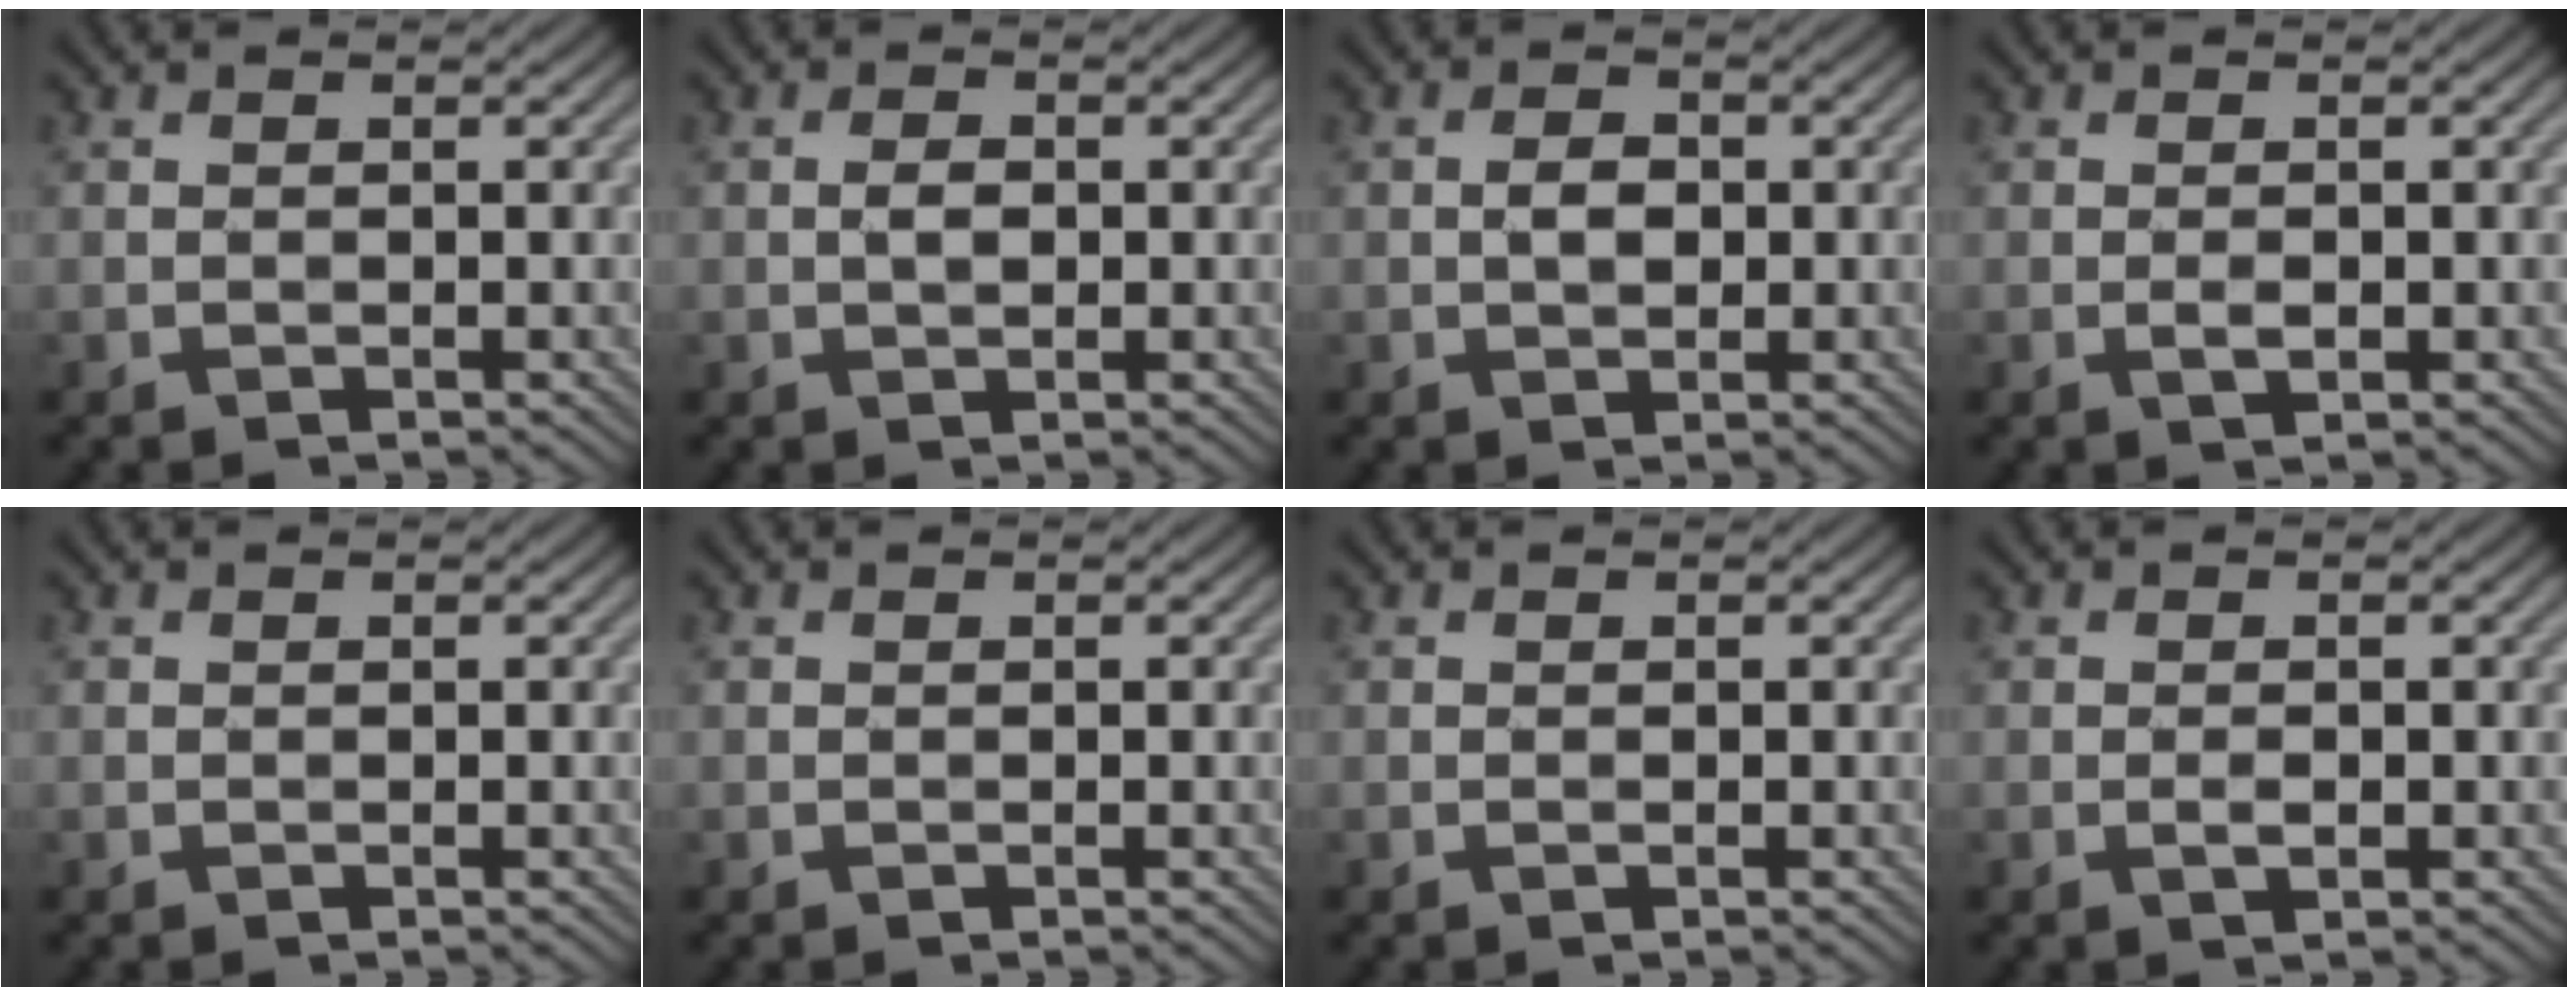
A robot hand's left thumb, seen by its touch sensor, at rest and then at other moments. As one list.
[{"total": 1.8, "force": [-0.1, 1.1, 1.5], "torque": [-0.029, 0.002, -0.002]}, {"total": 2.5, "force": [-0.1, 1.7, 1.8], "torque": [-0.036, 0.001, -0.003]}, {"total": 1.3, "force": [-0.4, 0.5, 1.1], "torque": [-0.022, 0.001, -0.007]}, {"total": 0.0}, {"total": 0.0}, {"total": 0.0}, {"total": 1.2, "force": [-0.4, 0.5, 1.0], "torque": [-0.020, 0.001, -0.007]}]